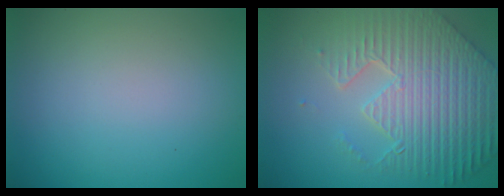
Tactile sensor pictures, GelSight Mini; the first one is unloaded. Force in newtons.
{"total": 8.8, "press": 6.3, "slide": 6.1}